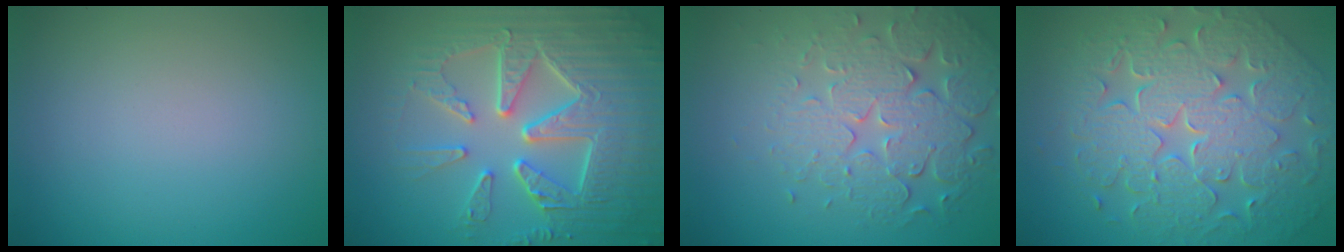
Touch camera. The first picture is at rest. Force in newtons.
{"total": 8.8, "press": 6.4, "slide": 6.0}
{"total": 6.2, "press": 4.9, "slide": 3.9}
{"total": 9.5, "press": 6.7, "slide": 6.7}